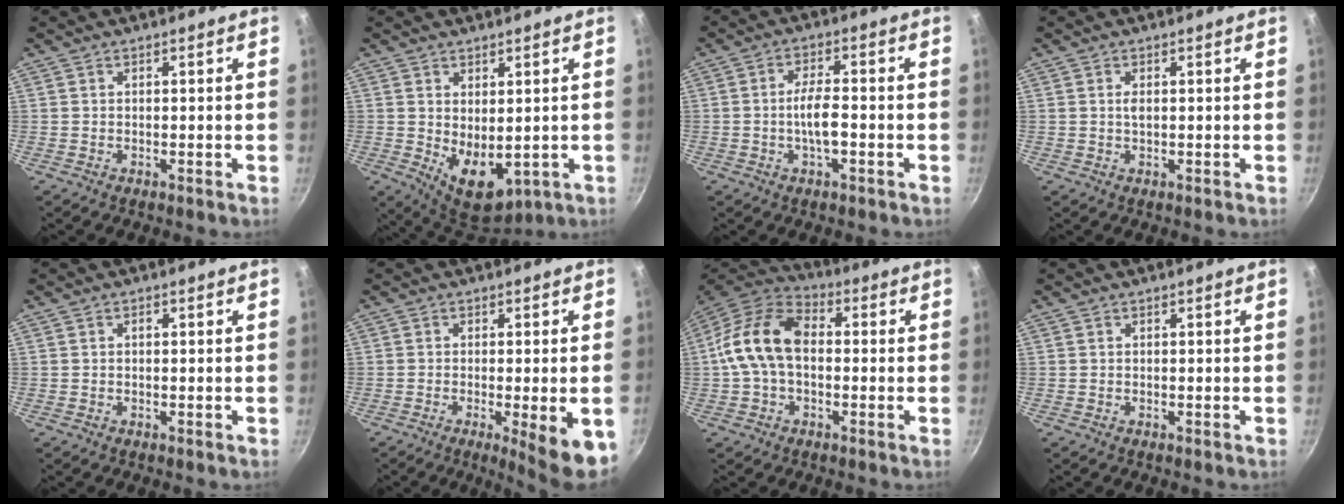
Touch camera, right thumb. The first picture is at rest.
{"total": 9.7, "force": [-1.1, 5.4, 8.0], "torque": [-0.108, -0.013, 0.008]}
{"total": 5.6, "force": [-1.2, 2.1, 5.0], "torque": [-0.092, 0.013, -0.024]}
{"total": 1.3, "force": [0.2, 0.6, 1.1], "torque": [-0.021, 0.000, 0.007]}
{"total": 0.6, "force": [0.0, 0.4, 0.4], "torque": [-0.004, 0.001, 0.000]}
{"total": 10.0, "force": [-3.8, 2.1, 9.0], "torque": [-0.114, -0.014, -0.049]}
{"total": 14.5, "force": [0.1, 9.4, 11.1], "torque": [-0.210, 0.039, -0.008]}
{"total": 0.0}